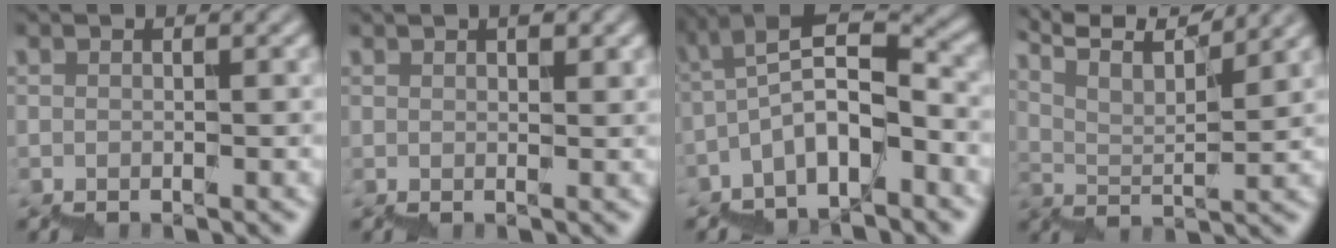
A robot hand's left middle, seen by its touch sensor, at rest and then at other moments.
{"total": 0.9, "force": [0.7, 0.1, 0.6], "torque": [-0.005, 0.005, 0.008]}
{"total": 6.0, "force": [-2.9, 2.2, 4.8], "torque": [-0.080, 0.024, -0.055]}
{"total": 9.2, "force": [8.5, 1.1, 3.3], "torque": [-0.060, 0.034, 0.123]}